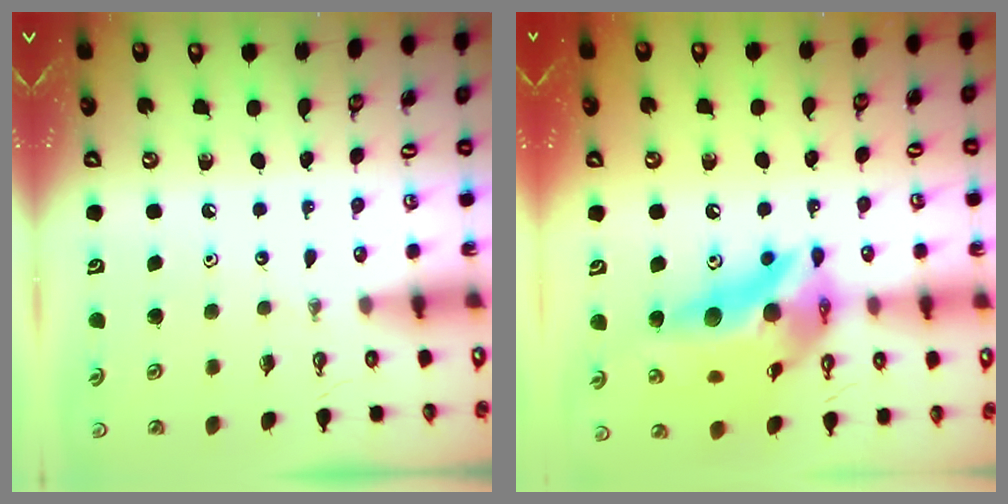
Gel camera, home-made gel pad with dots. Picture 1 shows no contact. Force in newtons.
{"total": 20.2, "press": 19.9, "slide": 3.7}